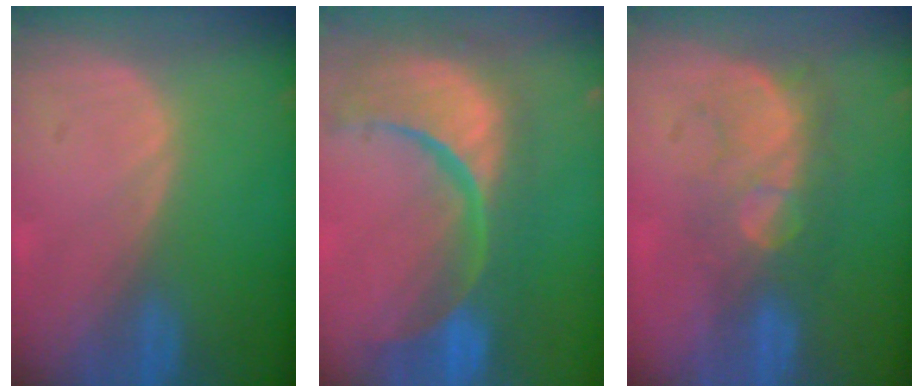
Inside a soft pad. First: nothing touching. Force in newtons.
{"total": 15.3, "press": 12.1, "slide": 9.4}
{"total": 7.8, "press": 7.2, "slide": 3.1}